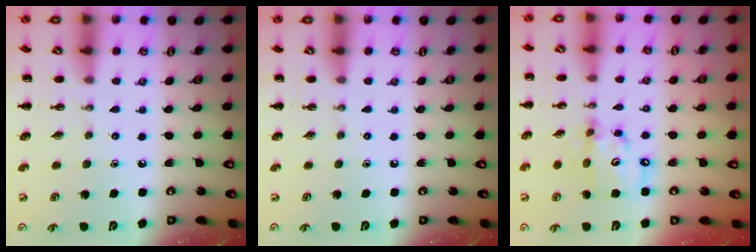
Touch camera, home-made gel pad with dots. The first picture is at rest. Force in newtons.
{"total": 0.0}
{"total": 10.3, "press": 10.1, "slide": 2.2}